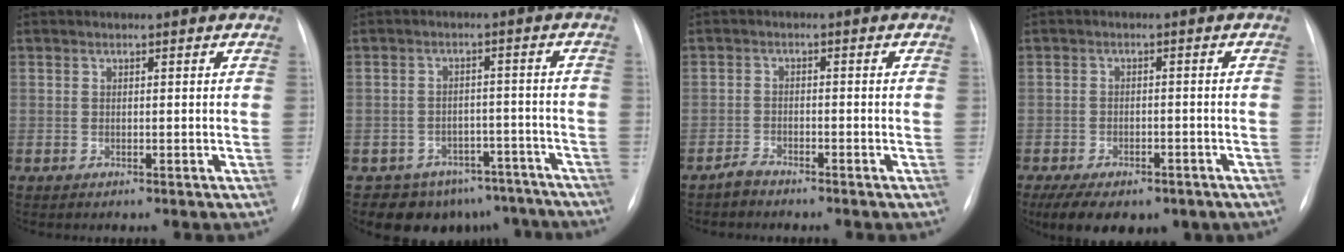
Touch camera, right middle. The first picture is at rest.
{"total": 10.4, "force": [-8.5, 6.0, 0.7], "torque": [0.015, 0.029, -0.095]}
{"total": 2.0, "force": [-1.9, 0.5, 0.3], "torque": [-0.010, -0.002, -0.035]}
{"total": 12.3, "force": [-8.3, 6.0, 6.8], "torque": [-0.117, -0.005, -0.108]}